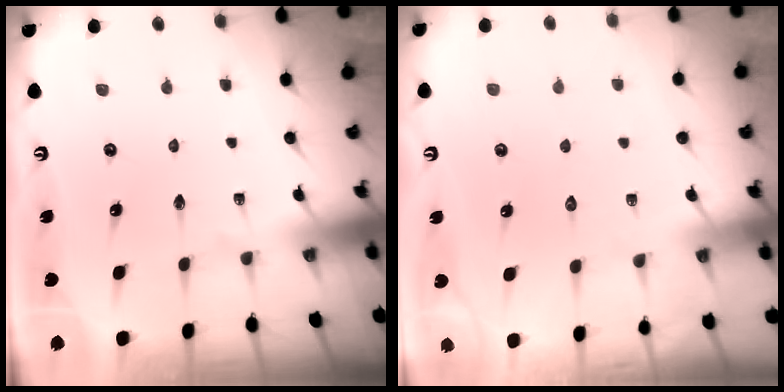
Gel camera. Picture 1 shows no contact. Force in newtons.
{"total": 4.0, "press": 3.9, "slide": 0.5}